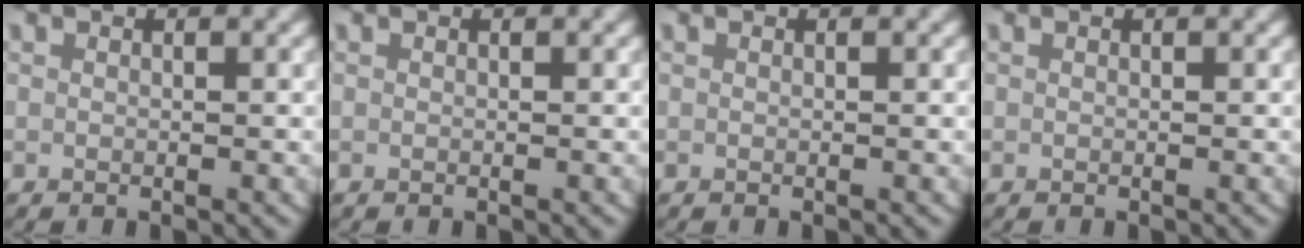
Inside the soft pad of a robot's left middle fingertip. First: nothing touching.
{"total": 0.0}
{"total": 0.0}
{"total": 0.0}